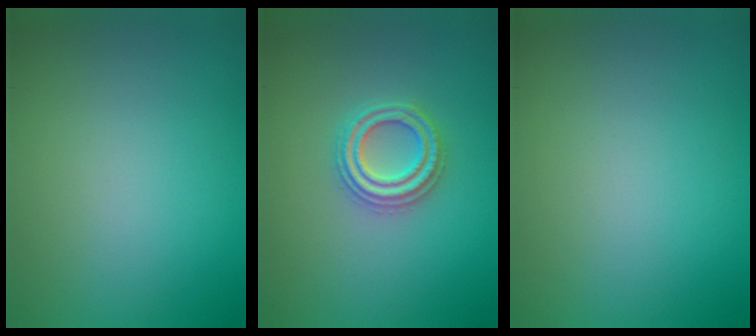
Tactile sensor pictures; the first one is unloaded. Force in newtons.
{"total": 2.7, "press": 2.7, "slide": 0.5}
{"total": 0.0}